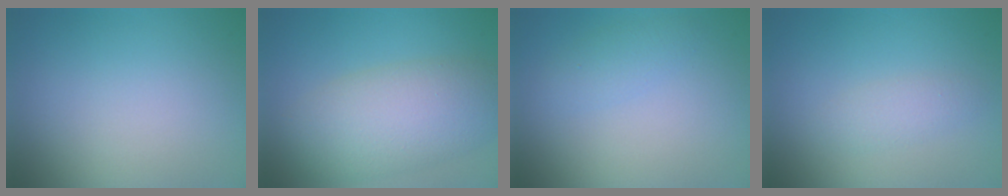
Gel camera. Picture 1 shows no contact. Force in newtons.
{"total": 6.8, "press": 6.8, "slide": 0.2}
{"total": 1.3, "press": 1.3, "slide": 0.1}
{"total": 1.4, "press": 1.4, "slide": 0.1}